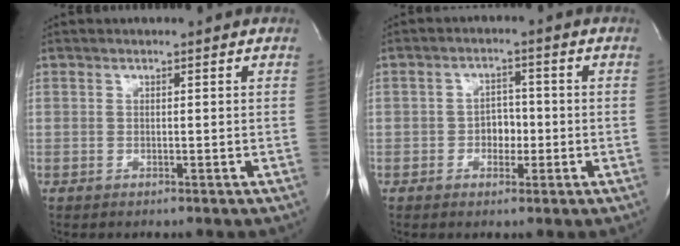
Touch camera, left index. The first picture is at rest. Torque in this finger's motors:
{"motor_torque": [0.07, 0.00, 0.04, 0.00]}